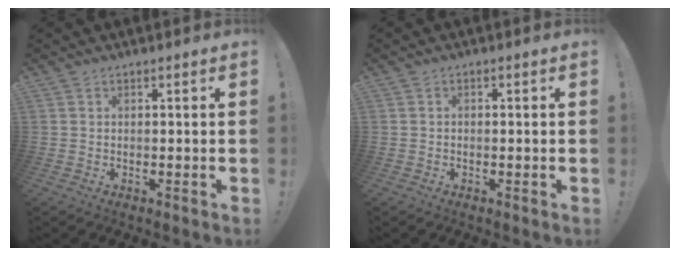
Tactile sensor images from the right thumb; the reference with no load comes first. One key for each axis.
{"total": 0.5, "fx": -0.4, "fy": 0.2, "fz": 0.2, "tx": -0.003, "ty": 0.001, "tz": -0.008}